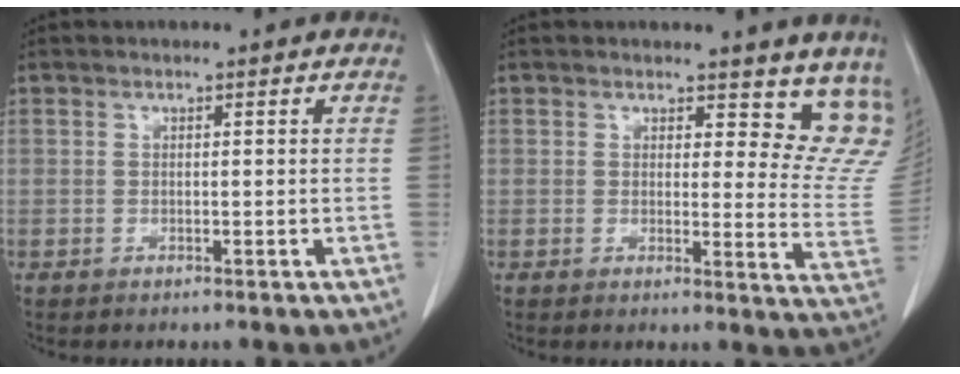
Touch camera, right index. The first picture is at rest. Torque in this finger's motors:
{"motor_torque": [-0.07, -0.07, -0.04, -0.01]}